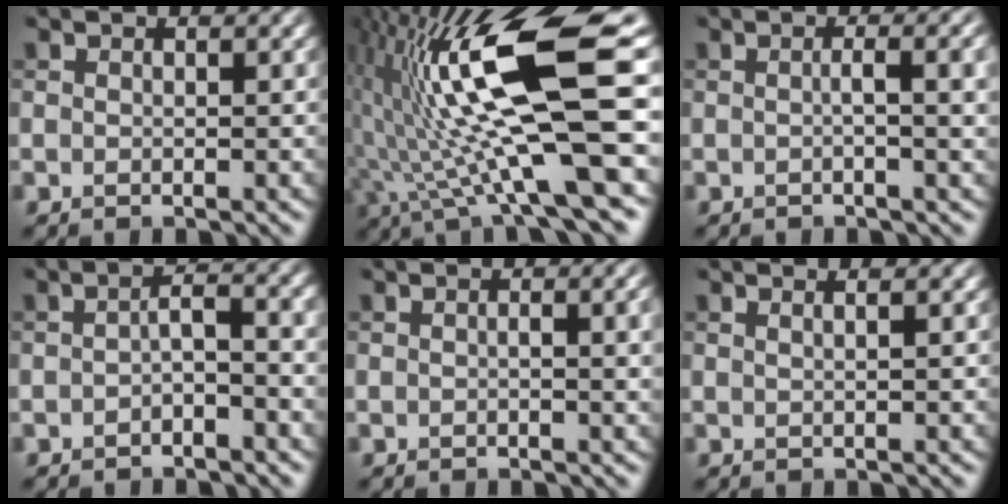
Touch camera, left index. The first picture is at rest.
{"total": 15.5, "force": [3.1, 3.4, 14.7], "torque": [-0.262, 0.002, 0.058]}
{"total": 4.0, "force": [0.1, 1.2, 3.8], "torque": [-0.042, 0.011, -0.004]}
{"total": 2.5, "force": [-0.7, 0.7, 2.3], "torque": [-0.037, 0.007, -0.017]}
{"total": 2.7, "force": [0.1, 0.7, 2.6], "torque": [-0.032, 0.003, 0.000]}
{"total": 1.9, "force": [1.0, 0.9, 1.3], "torque": [-0.001, -0.001, -0.010]}